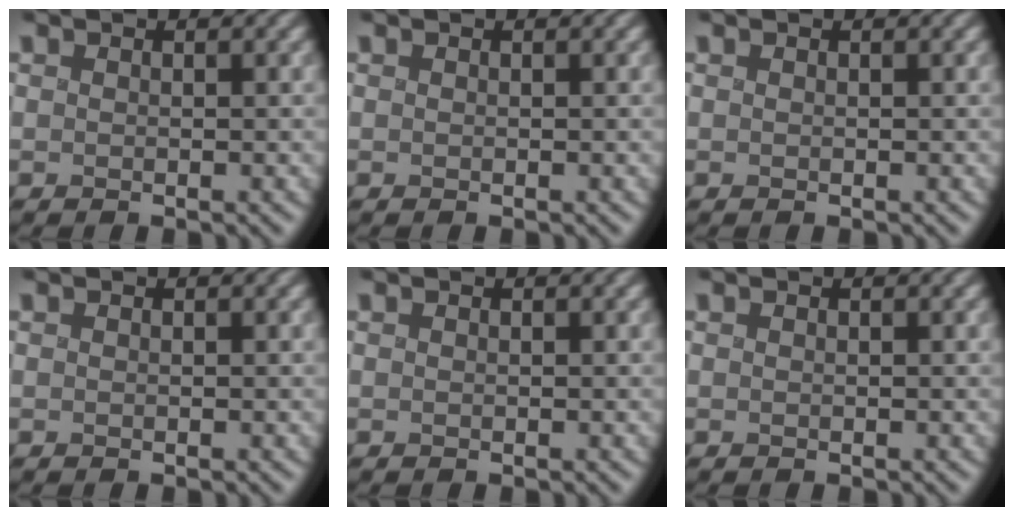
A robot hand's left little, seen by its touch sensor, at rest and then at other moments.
{"total": 0.0}
{"total": 0.0}
{"total": 0.0}
{"total": 0.0}
{"total": 0.0}